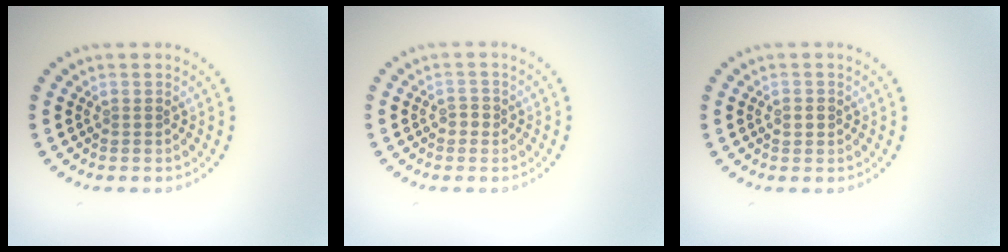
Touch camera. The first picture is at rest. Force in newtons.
{"total": 1.0, "press": 1.0, "slide": 0.3}
{"total": 1.1, "press": 1.0, "slide": 0.2}